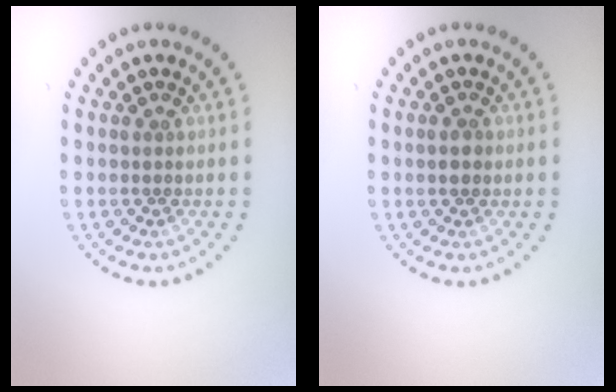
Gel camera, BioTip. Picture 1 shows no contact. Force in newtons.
{"total": 1.4, "press": 1.4, "slide": 0.1}